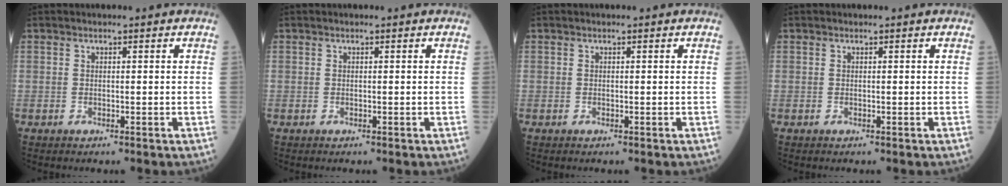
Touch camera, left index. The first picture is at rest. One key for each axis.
{"total": 0.0}
{"total": 0.0}
{"total": 0.0}